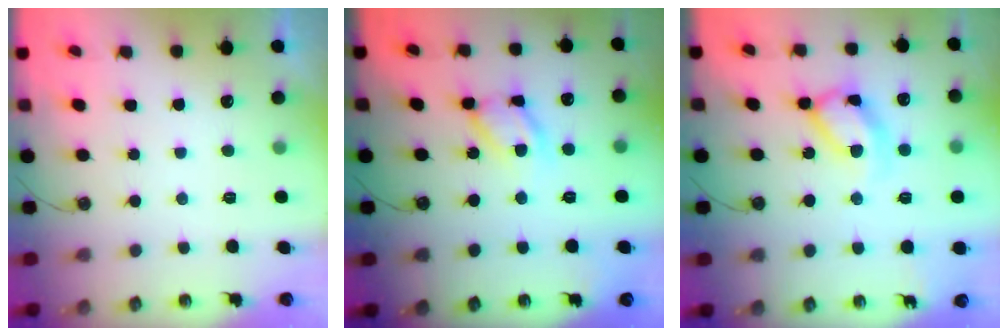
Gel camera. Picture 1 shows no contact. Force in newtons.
{"total": 12.8, "press": 12.8, "slide": 0.9}
{"total": 14.1, "press": 14.0, "slide": 1.7}